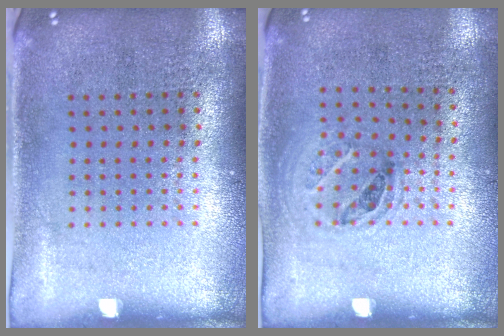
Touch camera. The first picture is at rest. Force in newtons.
{"total": 1.0, "press": 0.8, "slide": 0.6}